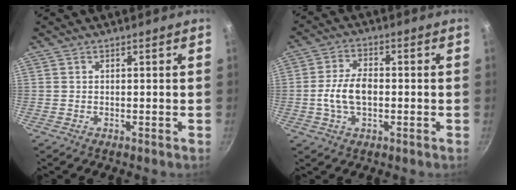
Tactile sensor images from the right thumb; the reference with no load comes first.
{"total": 7.7, "force": [-0.9, 4.4, 6.2], "torque": [-0.116, 0.019, -0.022]}